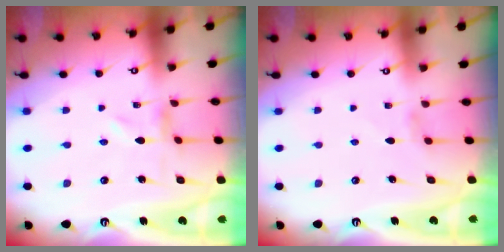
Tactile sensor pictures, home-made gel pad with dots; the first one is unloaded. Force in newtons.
{"total": 1.8, "press": 1.8, "slide": 0.3}